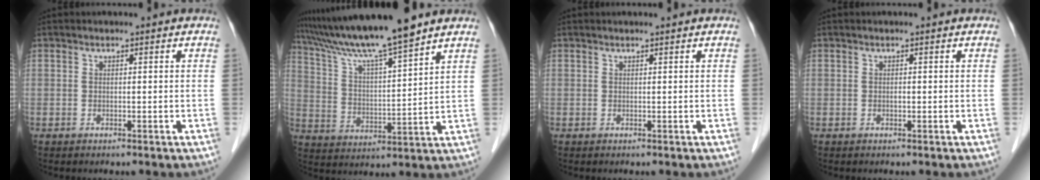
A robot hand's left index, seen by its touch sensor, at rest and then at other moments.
{"total": 14.0, "force": [11.9, -1.2, 7.3], "torque": [-0.137, 0.008, 0.212]}
{"total": 0.6, "force": [0.6, -0.1, 0.3], "torque": [-0.008, 0.003, 0.012]}
{"total": 0.0}